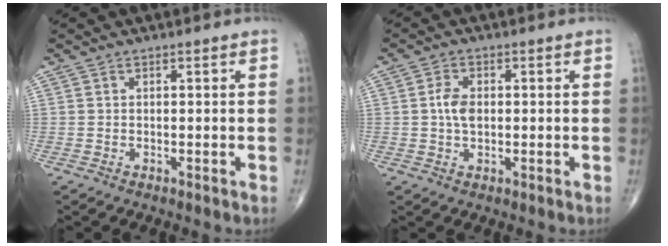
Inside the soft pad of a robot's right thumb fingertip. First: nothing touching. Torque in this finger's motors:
{"motor_torque": [0.17, 1.44, 0.44, 0.00, 0.03]}